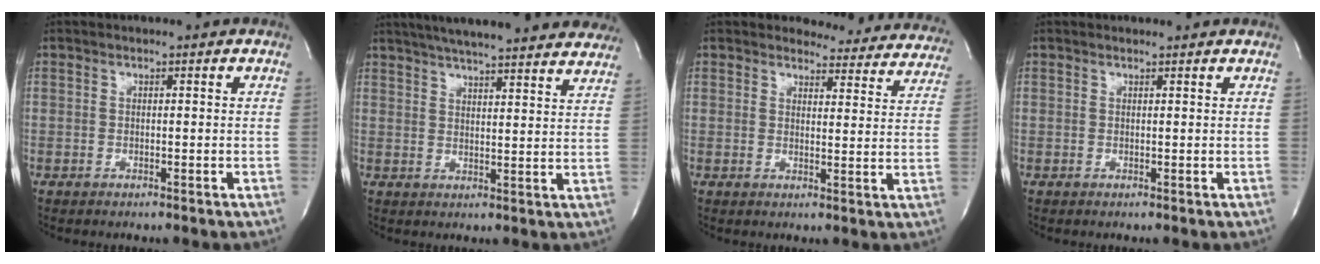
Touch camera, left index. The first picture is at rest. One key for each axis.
{"total": 25.7, "fx": 22.7, "fy": 3.3, "fz": 11.6, "tx": -0.186, "ty": -0.004, "tz": 0.283}
{"total": 13.8, "fx": 13.1, "fy": 4.0, "fz": 1.6, "tx": 0.016, "ty": -0.053, "tz": 0.121}
{"total": 1.1, "fx": 1.1, "fy": 0.1, "fz": 0.0, "tx": -0.011, "ty": 0.002, "tz": 0.014}